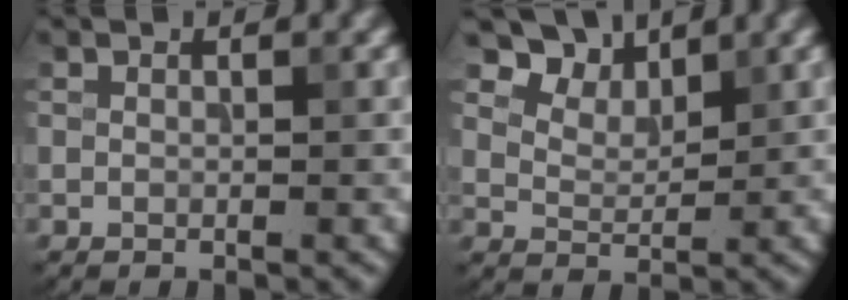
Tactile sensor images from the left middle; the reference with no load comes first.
{"total": 3.9, "force": [3.1, 1.8, 1.4], "torque": [-0.035, 0.000, 0.060]}